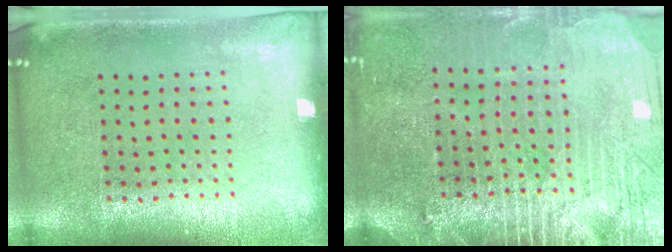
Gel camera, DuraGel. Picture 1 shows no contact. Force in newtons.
{"total": 3.8, "press": 3.5, "slide": 1.5}